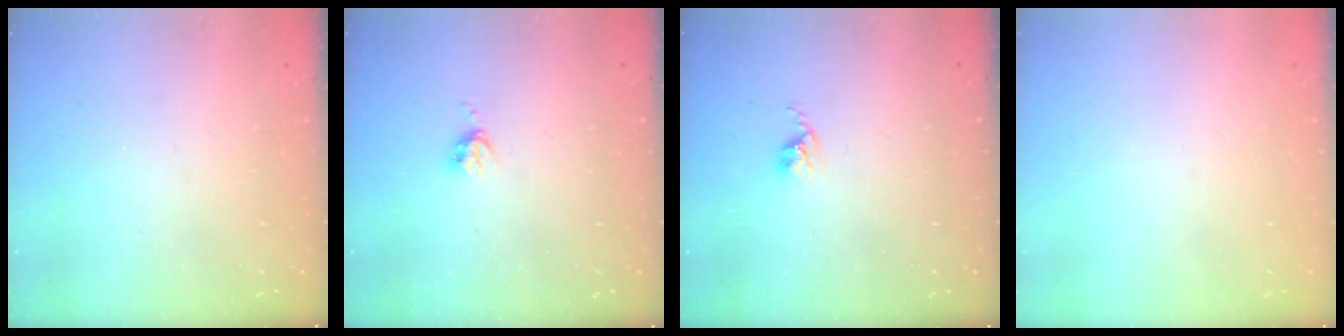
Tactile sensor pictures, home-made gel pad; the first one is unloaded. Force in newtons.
{"total": 3.8, "press": 3.8, "slide": 0.4}
{"total": 2.6, "press": 2.6, "slide": 0.4}
{"total": 0.0}